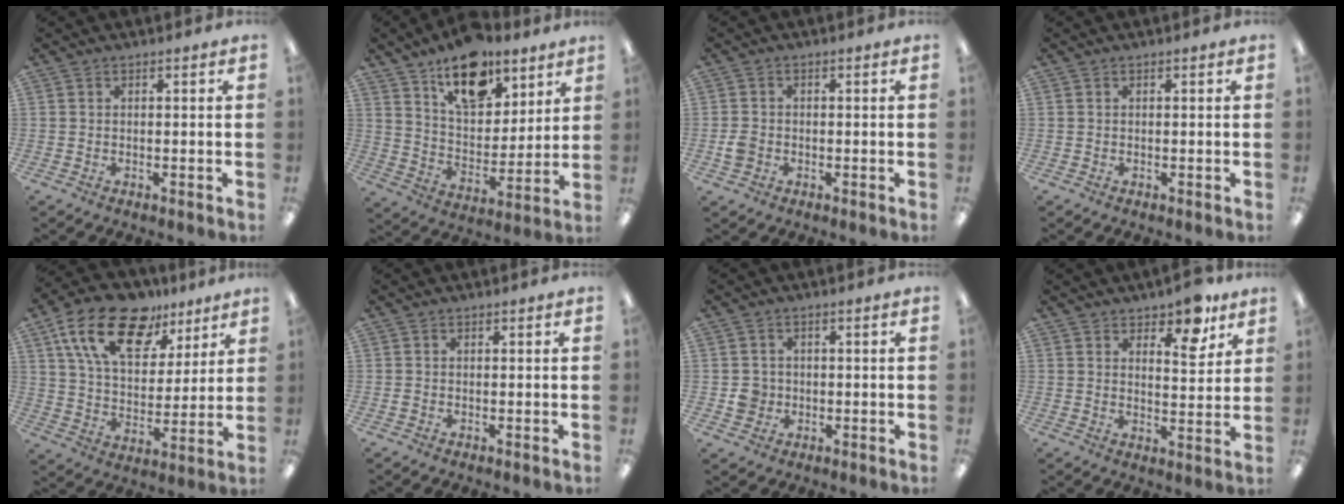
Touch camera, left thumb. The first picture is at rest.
{"total": 17.1, "force": [11.6, 9.1, 8.6], "torque": [-0.120, -0.067, 0.203]}
{"total": 2.9, "force": [-0.8, 2.5, 1.2], "torque": [-0.012, 0.004, -0.017]}
{"total": 0.0}
{"total": 19.8, "force": [12.0, 10.8, 11.5], "torque": [-0.198, -0.049, 0.214]}
{"total": 0.6, "force": [-0.1, 0.5, 0.2], "torque": [-0.005, 0.004, -0.003]}
{"total": 4.0, "force": [-0.4, 3.9, 0.9], "torque": [-0.011, 0.006, -0.006]}
{"total": 8.3, "force": [6.3, 3.5, 4.2], "torque": [-0.036, -0.039, 0.103]}